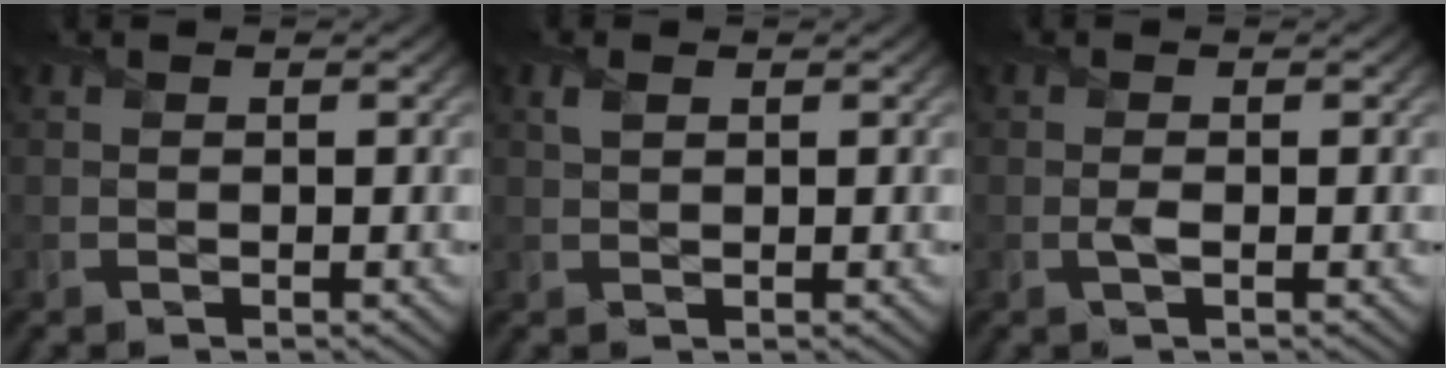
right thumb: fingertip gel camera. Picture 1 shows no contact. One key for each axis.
{"total": 1.2, "fx": 0.7, "fy": 0.5, "fz": 0.8, "tx": -0.024, "ty": 0.006, "tz": 0.015}
{"total": 1.0, "fx": -0.3, "fy": 0.1, "fz": 1.0, "tx": -0.025, "ty": -0.001, "tz": -0.009}